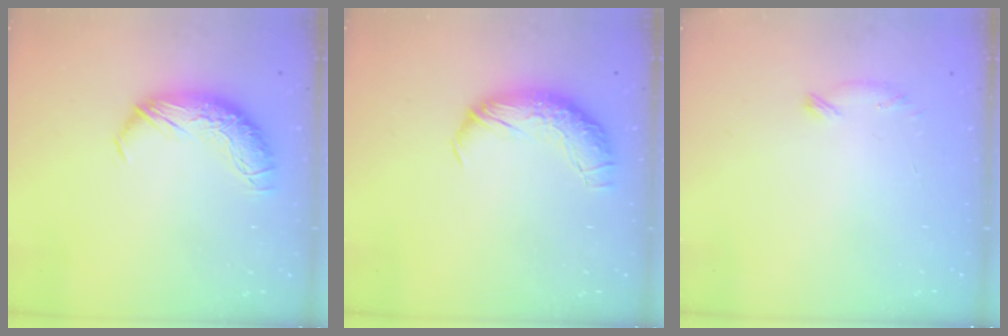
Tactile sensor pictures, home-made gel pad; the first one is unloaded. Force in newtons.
{"total": 2.4, "press": 1.1, "slide": 2.2}
{"total": 6.7, "press": 6.7, "slide": 0.9}